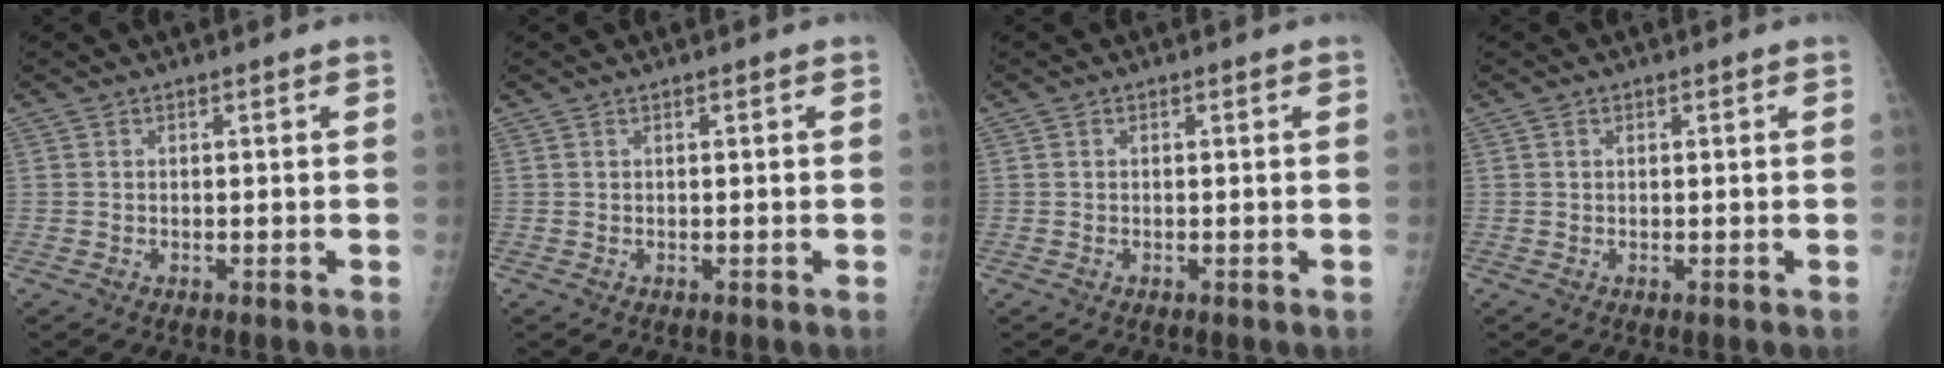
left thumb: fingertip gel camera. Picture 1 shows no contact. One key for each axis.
{"total": 0.0}
{"total": 0.0}
{"total": 0.5, "fx": 0.2, "fy": 0.4, "fz": 0.2, "tx": -0.003, "ty": 0.000, "tz": 0.004}